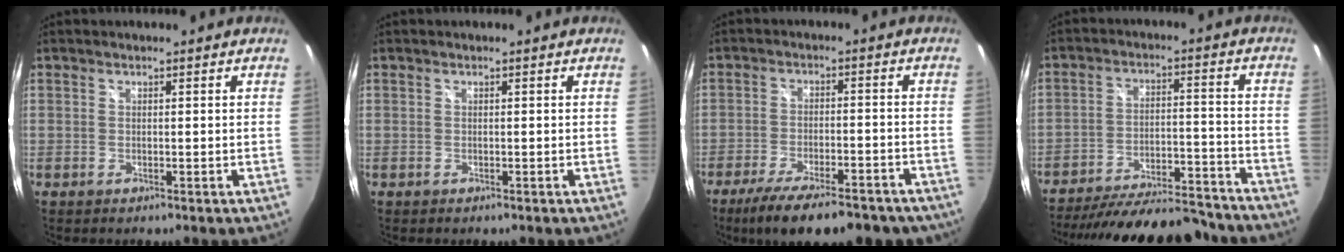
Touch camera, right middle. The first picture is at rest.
{"total": 0.0}
{"total": 18.6, "force": [-14.4, 5.8, 10.2], "torque": [-0.184, -0.036, -0.201]}
{"total": 25.2, "force": [-22.2, 6.1, 10.2], "torque": [-0.189, -0.007, -0.296]}